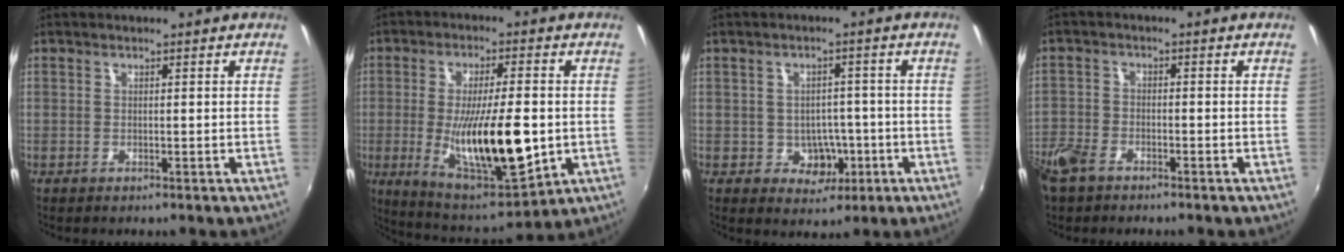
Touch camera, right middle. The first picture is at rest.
{"total": 18.7, "force": [-2.6, 5.9, 17.5], "torque": [-0.304, -0.034, -0.032]}
{"total": 4.6, "force": [-1.3, 4.1, 1.8], "torque": [-0.036, 0.009, -0.003]}
{"total": 8.6, "force": [-5.9, 4.6, 4.1], "torque": [-0.110, -0.018, -0.124]}